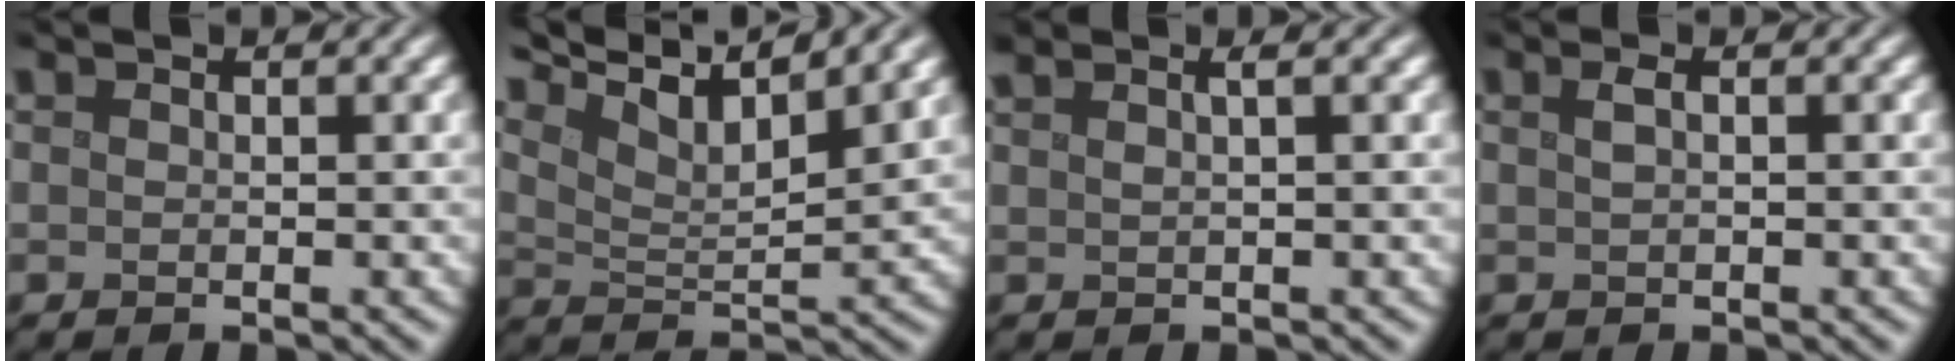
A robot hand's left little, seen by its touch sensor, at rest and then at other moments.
{"total": 9.2, "force": [7.2, 2.1, 5.3], "torque": [-0.106, 0.009, 0.114]}
{"total": 2.5, "force": [1.5, 0.7, 1.8], "torque": [-0.019, 0.006, 0.009]}
{"total": 1.1, "force": [0.4, 0.4, 1.0], "torque": [-0.021, 0.007, 0.006]}